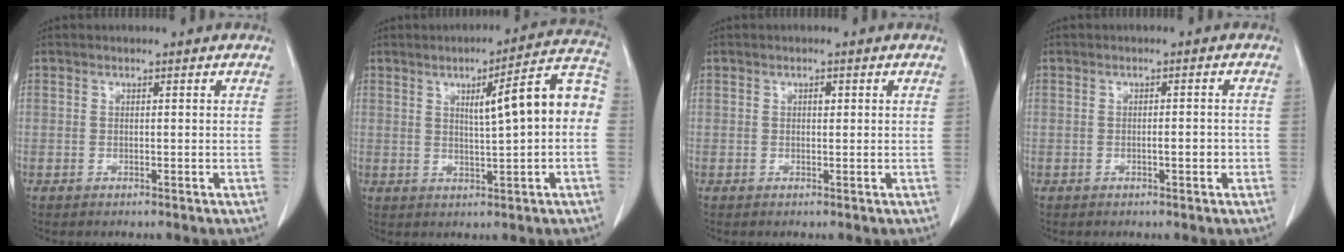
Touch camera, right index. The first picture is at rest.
{"total": 10.7, "force": [1.0, 1.0, 10.6], "torque": [-0.139, 0.028, 0.012]}
{"total": 0.8, "force": [0.2, 0.5, 0.6], "torque": [-0.010, 0.001, 0.002]}
{"total": 1.9, "force": [-0.6, 0.5, 1.7], "torque": [-0.028, 0.001, -0.008]}